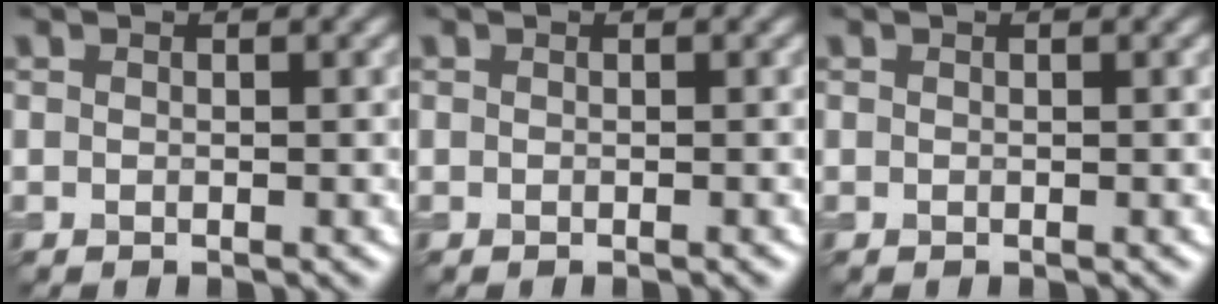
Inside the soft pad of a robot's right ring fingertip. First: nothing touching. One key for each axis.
{"total": 0.0}
{"total": 0.0}